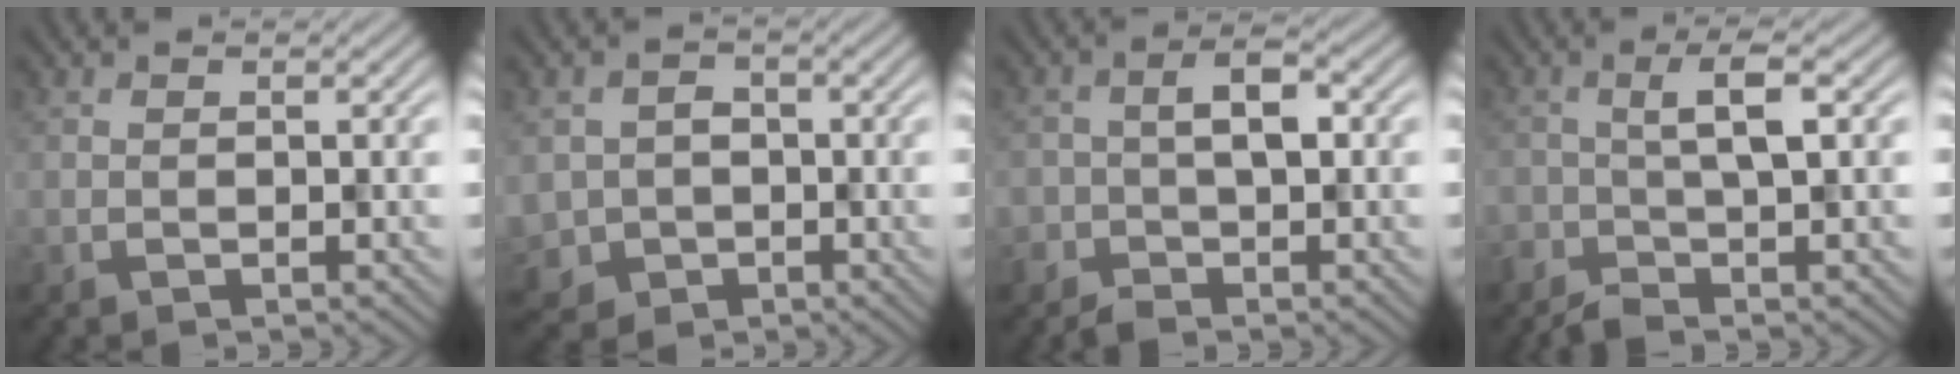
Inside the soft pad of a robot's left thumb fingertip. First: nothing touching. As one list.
[{"total": 4.3, "force": [-1.3, 3.9, 1.1], "torque": [-0.033, -0.014, -0.029]}, {"total": 3.5, "force": [-1.5, 2.2, 2.2], "torque": [-0.036, 0.006, -0.035]}, {"total": 2.7, "force": [-1.1, 0.1, 2.5], "torque": [-0.043, 0.008, -0.033]}]